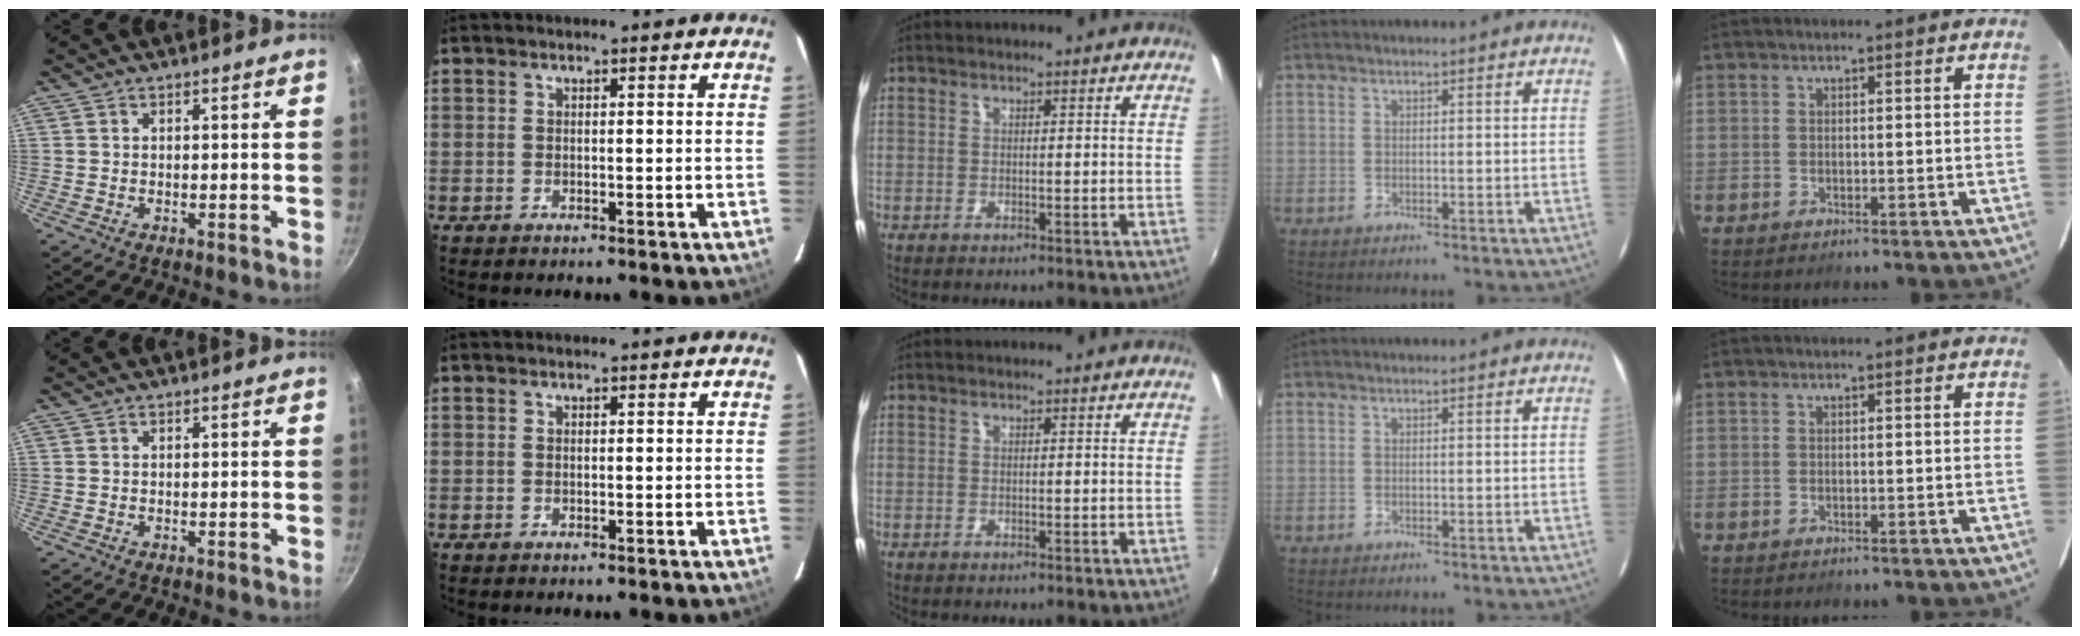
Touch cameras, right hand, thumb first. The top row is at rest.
{}